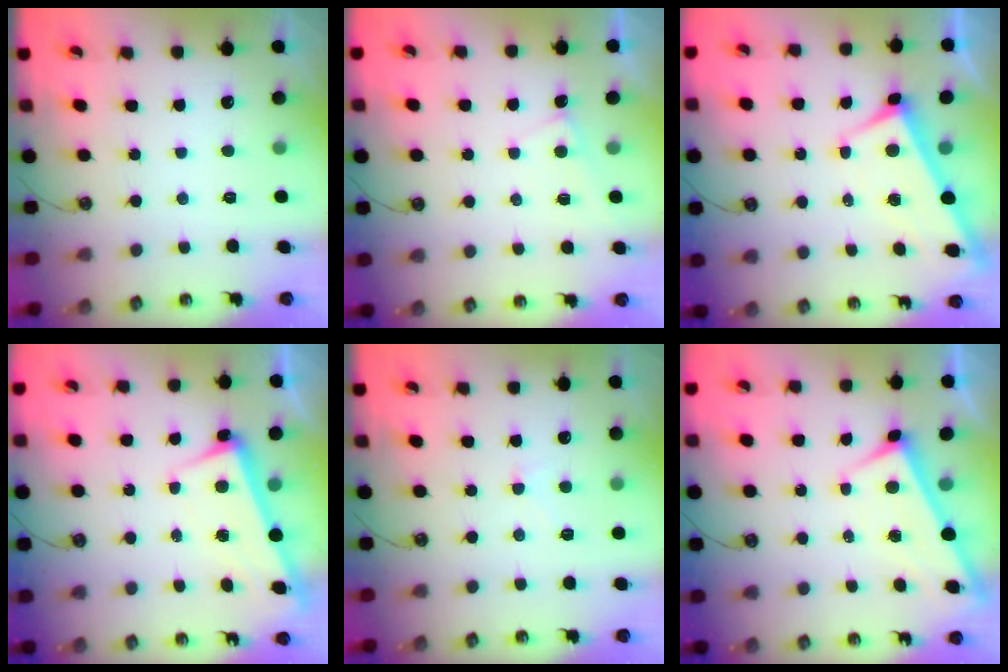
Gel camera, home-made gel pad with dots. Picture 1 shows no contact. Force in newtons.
{"total": 1.3, "press": 1.3, "slide": 0.2}
{"total": 3.2, "press": 3.1, "slide": 0.7}
{"total": 2.6, "press": 2.4, "slide": 0.9}
{"total": 1.1, "press": 1.0, "slide": 0.5}
{"total": 1.8, "press": 1.8, "slide": 0.1}